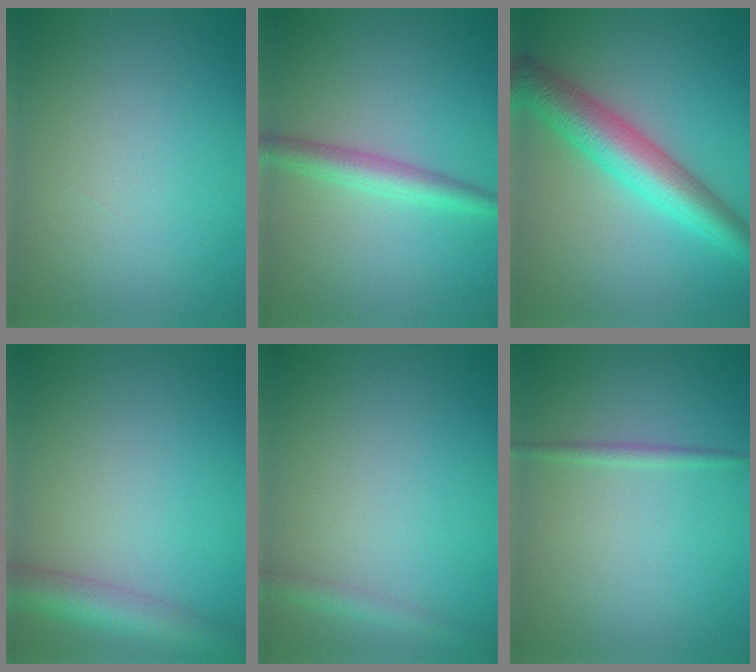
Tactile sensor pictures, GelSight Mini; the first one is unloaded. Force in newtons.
{"total": 2.8, "press": 2.8, "slide": 0.0}
{"total": 6.4, "press": 6.3, "slide": 0.1}
{"total": 4.5, "press": 4.5, "slide": 0.2}
{"total": 1.5, "press": 1.5, "slide": 0.1}
{"total": 0.9, "press": 0.9, "slide": 0.1}